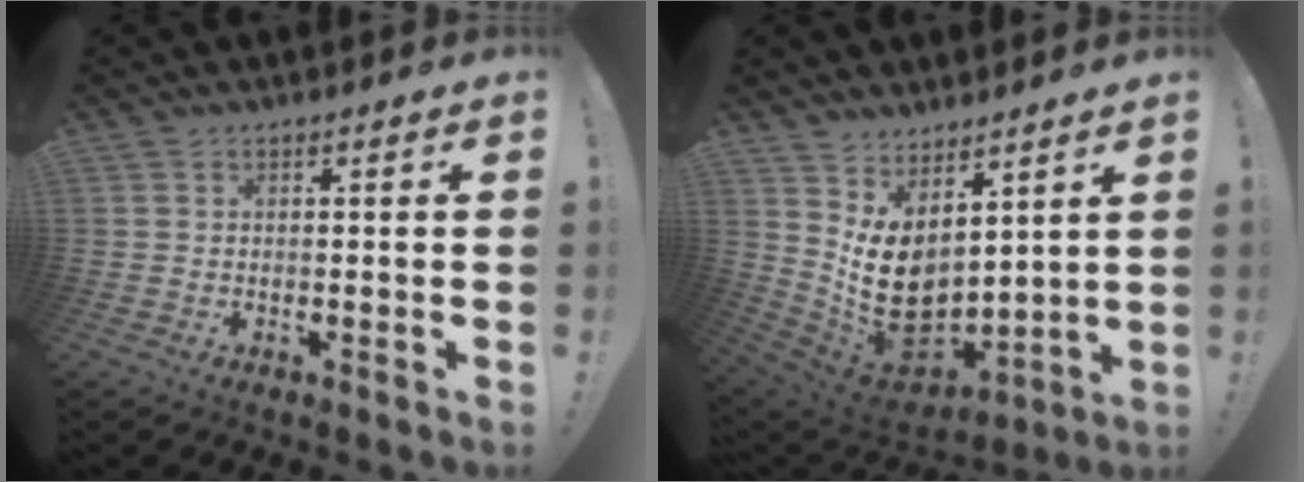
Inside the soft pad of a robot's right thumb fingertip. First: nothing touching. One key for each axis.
{"total": 13.1, "fx": 1.7, "fy": 9.9, "fz": 8.5, "tx": -0.141, "ty": -0.041, "tz": 0.045}